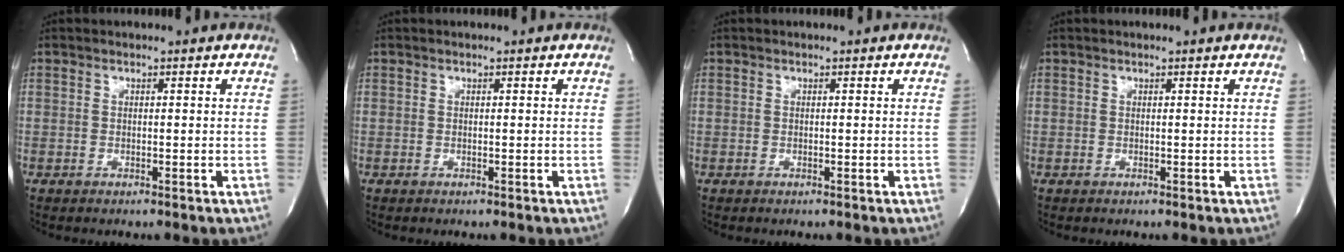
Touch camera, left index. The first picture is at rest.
{"total": 0.0}
{"total": 0.0}
{"total": 0.5, "force": [0.5, -0.1, 0.1], "torque": [-0.007, -0.004, 0.007]}